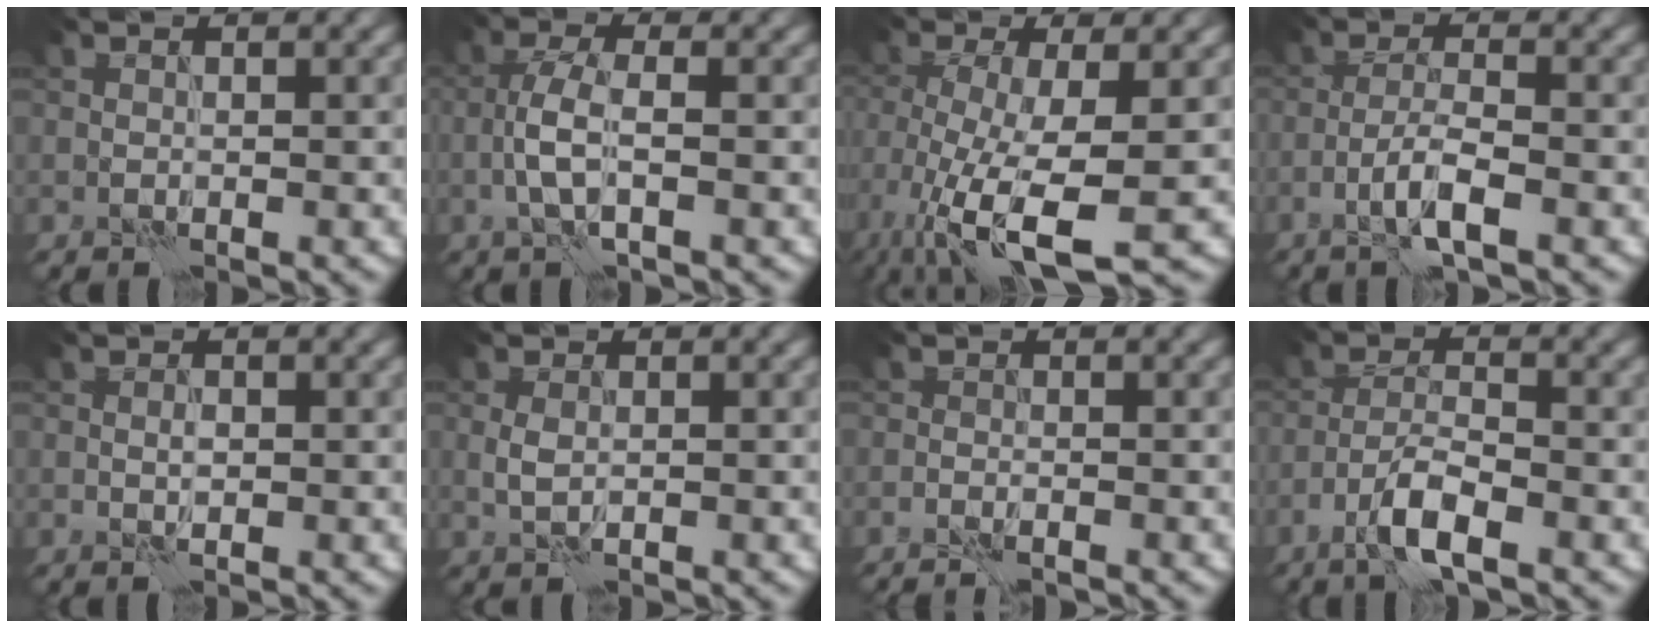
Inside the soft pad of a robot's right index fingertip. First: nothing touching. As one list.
[{"total": 3.1, "force": [-0.8, 0.9, 2.9], "torque": [-0.064, 0.005, -0.020]}, {"total": 9.6, "force": [-3.8, 3.3, 8.2], "torque": [-0.169, -0.021, -0.066]}, {"total": 3.4, "force": [-1.7, 0.5, 2.8], "torque": [-0.056, 0.008, -0.039]}, {"total": 0.9, "force": [0.0, 0.4, 0.7], "torque": [-0.015, 0.000, -0.001]}, {"total": 1.3, "force": [0.0, 0.8, 1.1], "torque": [-0.025, -0.001, 0.000]}, {"total": 1.6, "force": [-1.4, 0.2, 0.8], "torque": [-0.022, 0.003, -0.026]}, {"total": 4.1, "force": [-2.5, 0.9, 3.1], "torque": [-0.063, 0.007, -0.054]}]